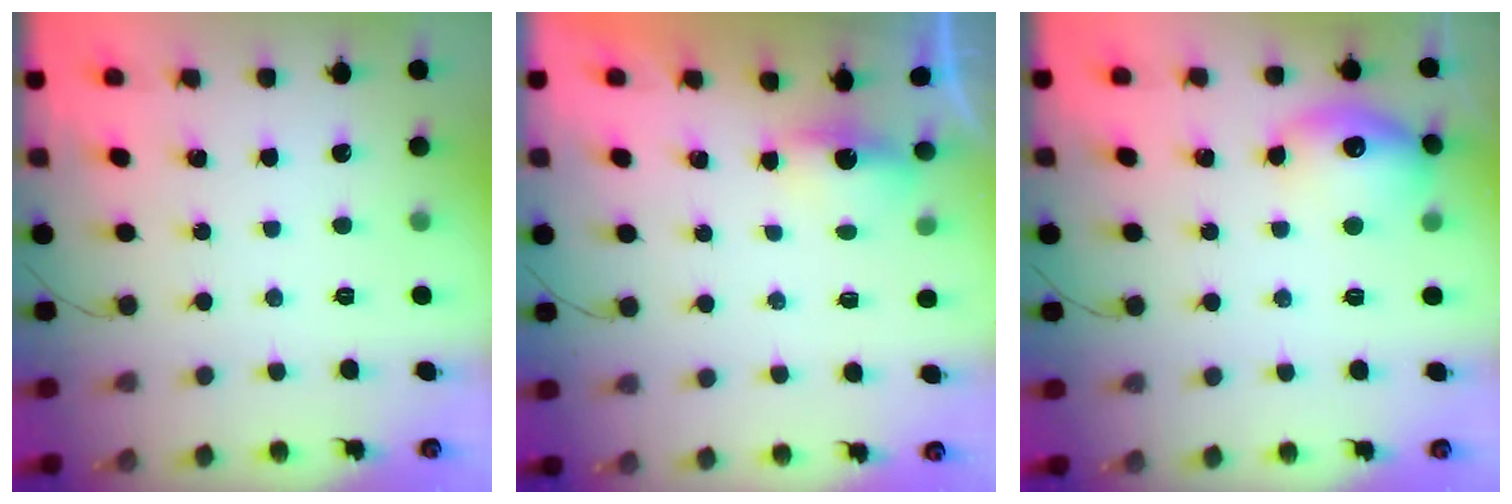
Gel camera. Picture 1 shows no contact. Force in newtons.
{"total": 3.1, "press": 2.9, "slide": 1.1}
{"total": 14.1, "press": 14.1, "slide": 1.2}